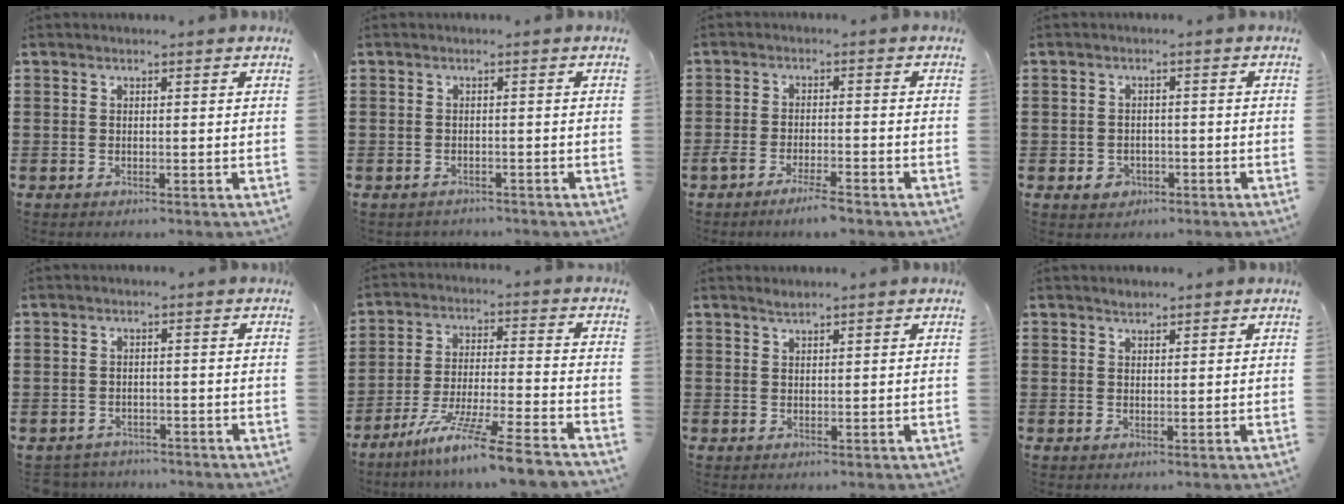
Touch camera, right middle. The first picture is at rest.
{"total": 1.0, "force": [-1.0, 0.2, -0.1], "torque": [-0.002, 0.002, -0.022]}
{"total": 3.5, "force": [-2.8, 0.3, 2.1], "torque": [-0.034, 0.003, -0.050]}
{"total": 1.8, "force": [-0.9, 1.4, 0.6], "torque": [-0.016, 0.002, -0.020]}
{"total": 2.0, "force": [-2.0, 0.4, -0.2], "torque": [-0.005, 0.000, -0.046]}
{"total": 10.5, "force": [-8.7, -0.9, 5.8], "torque": [-0.107, -0.003, -0.171]}
{"total": 1.0, "force": [1.0, 0.0, 0.2], "torque": [-0.005, -0.001, 0.018]}
{"total": 1.0, "force": [0.9, 0.4, 0.0], "torque": [-0.002, 0.000, 0.018]}